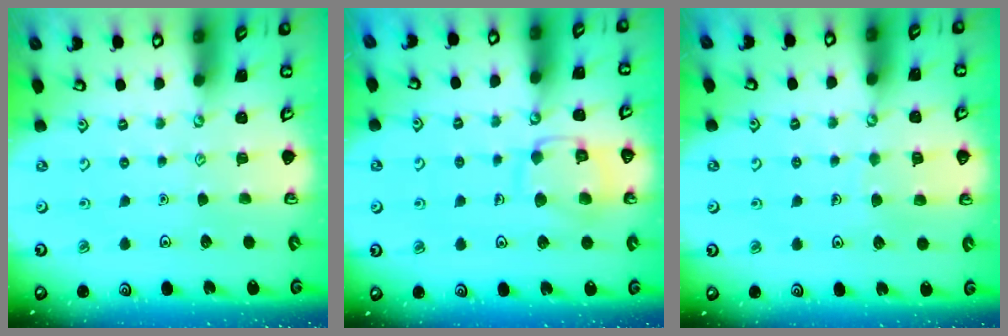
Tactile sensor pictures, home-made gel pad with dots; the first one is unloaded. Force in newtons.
{"total": 11.8, "press": 11.7, "slide": 0.9}
{"total": 6.4, "press": 6.3, "slide": 0.6}